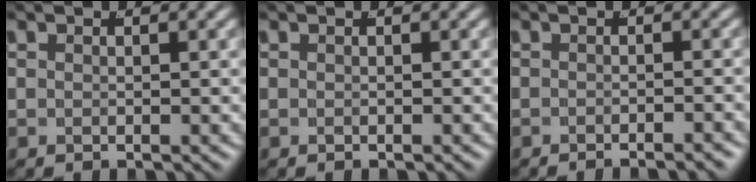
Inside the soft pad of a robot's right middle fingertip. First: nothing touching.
{"total": 0.0}
{"total": 1.8, "force": [-1.7, -0.3, 0.4], "torque": [0.000, 0.002, -0.031]}